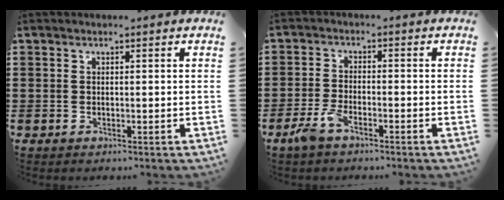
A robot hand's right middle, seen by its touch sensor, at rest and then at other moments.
{"total": 4.0, "force": [-2.6, 1.2, 2.8], "torque": [-0.074, 0.000, -0.057]}